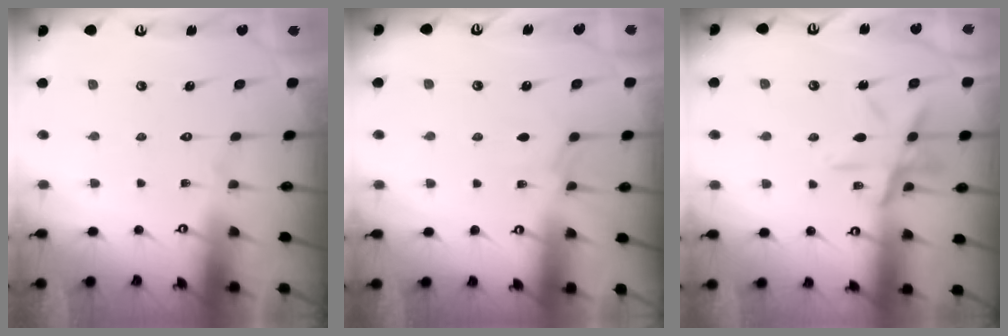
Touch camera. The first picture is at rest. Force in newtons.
{"total": 3.2, "press": 3.2, "slide": 0.5}
{"total": 11.3, "press": 11.3, "slide": 0.9}